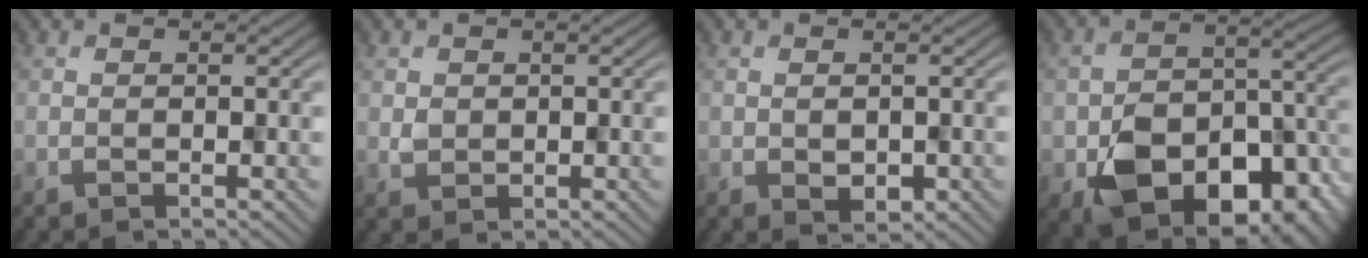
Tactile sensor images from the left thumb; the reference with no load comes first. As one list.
[{"total": 2.4, "force": [1.0, 2.2, -0.2], "torque": [0.001, -0.013, 0.015]}, {"total": 2.1, "force": [-0.1, 1.7, 1.1], "torque": [-0.016, -0.011, 0.004]}, {"total": 12.4, "force": [-5.7, 8.6, 6.9], "torque": [-0.111, -0.042, -0.088]}]